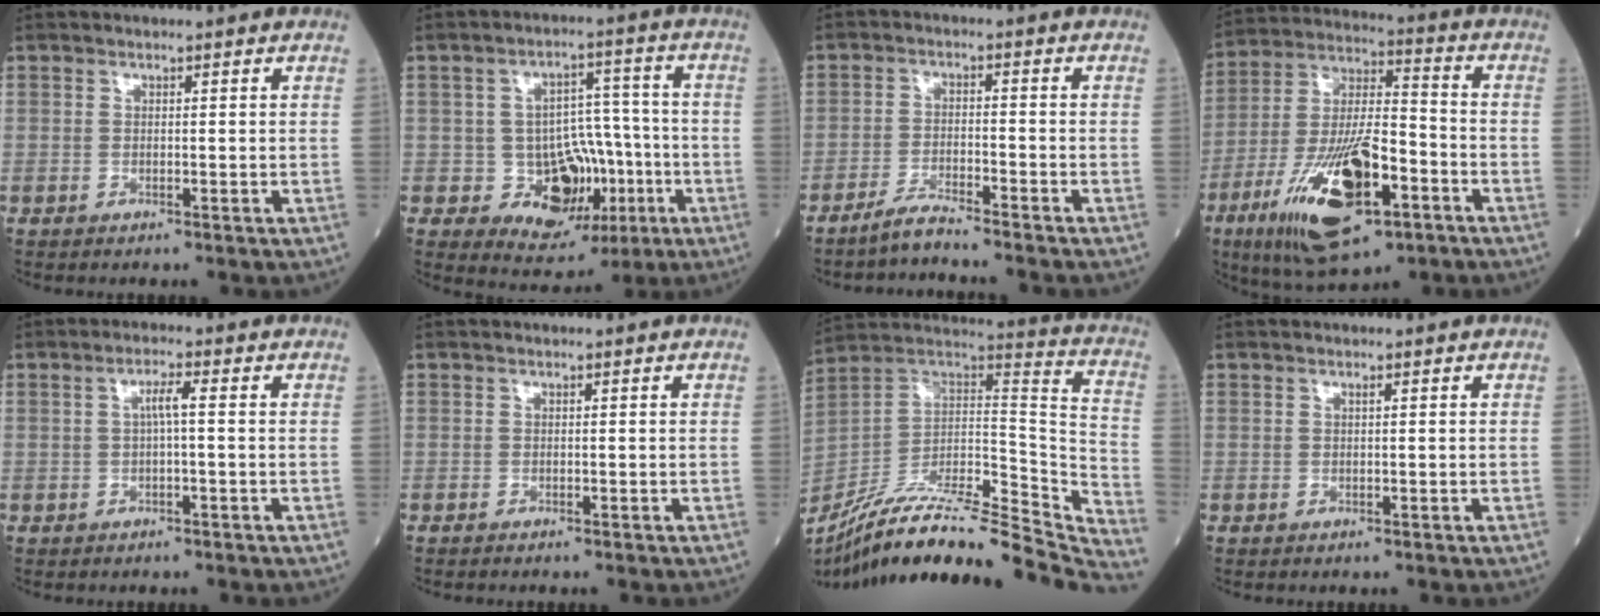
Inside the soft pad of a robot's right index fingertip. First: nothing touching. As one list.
[{"total": 10.0, "force": [-2.8, 7.7, 5.6], "torque": [-0.068, 0.024, -0.033]}, {"total": 3.9, "force": [-3.7, -0.5, 1.3], "torque": [-0.032, -0.012, -0.072]}, {"total": 19.2, "force": [-8.5, 5.7, 16.2], "torque": [-0.333, -0.017, -0.144]}, {"total": 2.4, "force": [0.1, 0.2, 2.4], "torque": [-0.042, 0.004, 0.002]}, {"total": 0.0}, {"total": 35.6, "force": [-31.2, 2.8, 17.0], "torque": [-0.215, -0.031, -0.464]}, {"total": 0.0}]